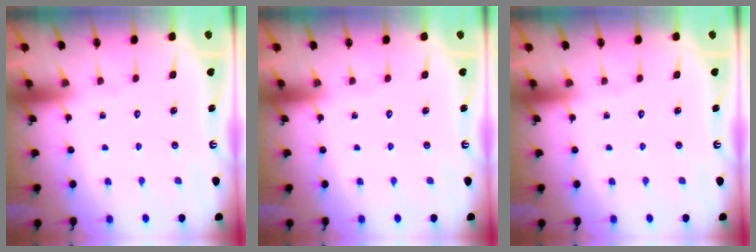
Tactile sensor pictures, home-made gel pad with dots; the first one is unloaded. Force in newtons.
{"total": 0.0}
{"total": 0.0}